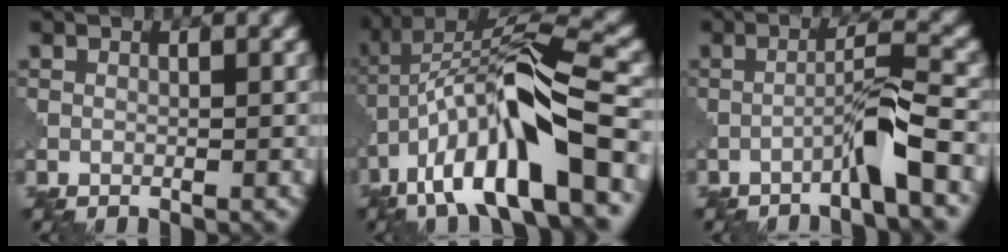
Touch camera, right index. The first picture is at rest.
{"total": 13.2, "force": [-5.5, 3.3, 11.5], "torque": [-0.207, 0.018, -0.089]}
{"total": 3.7, "force": [-2.2, -0.1, 3.0], "torque": [-0.052, 0.018, -0.050]}